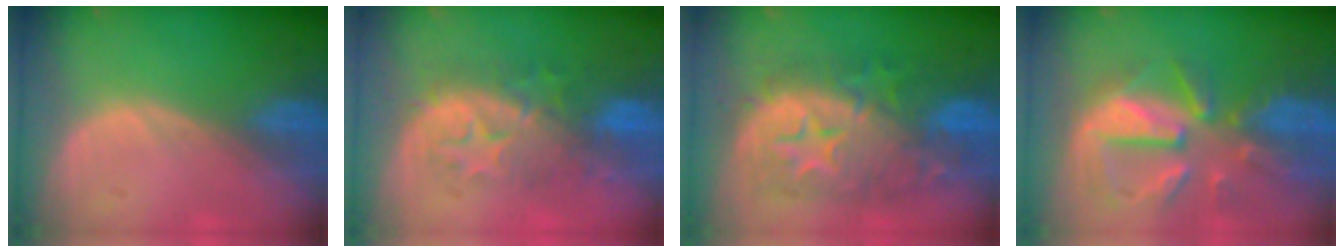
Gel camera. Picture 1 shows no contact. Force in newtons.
{"total": 8.7, "press": 8.5, "slide": 1.6}
{"total": 11.9, "press": 11.9, "slide": 1.0}
{"total": 11.0, "press": 9.7, "slide": 5.3}